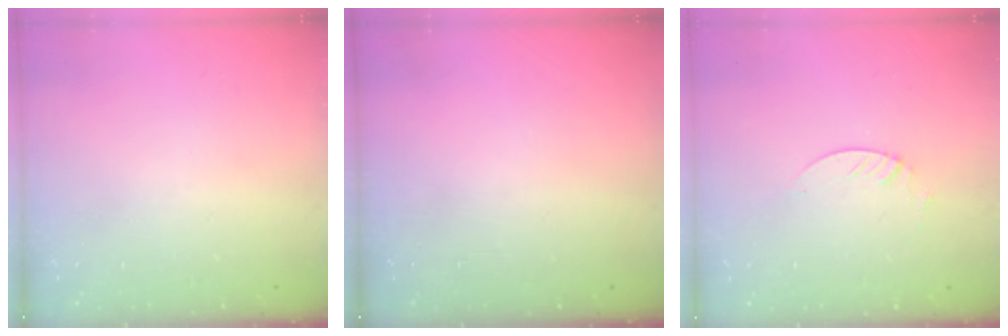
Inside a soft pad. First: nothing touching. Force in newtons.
{"total": 0.0}
{"total": 1.3, "press": 1.3, "slide": 0.1}